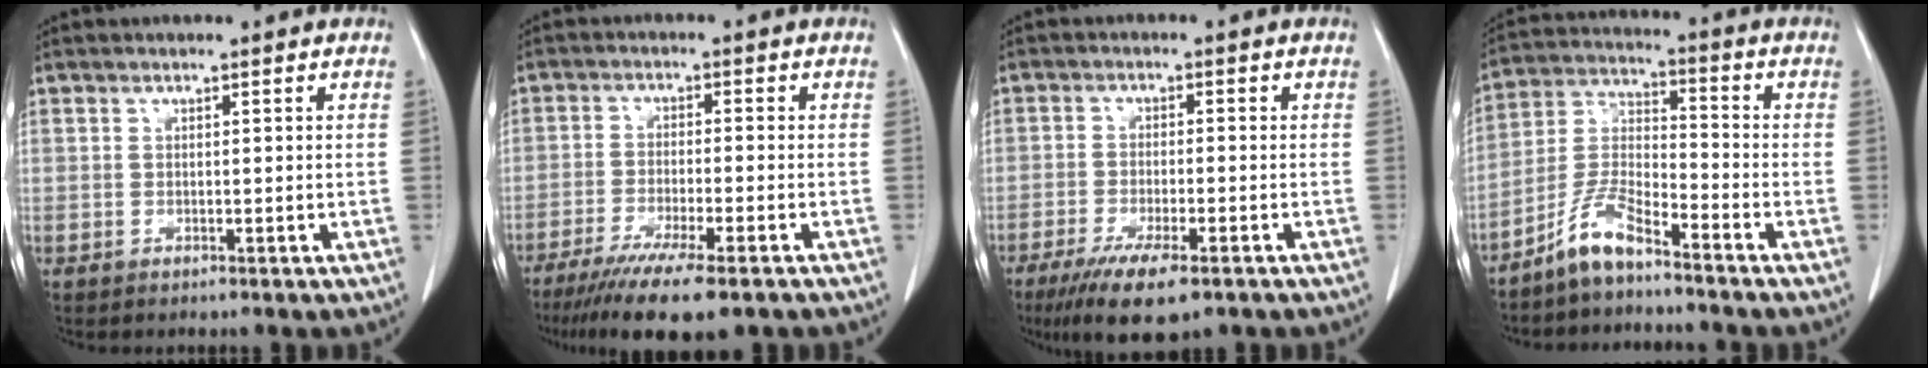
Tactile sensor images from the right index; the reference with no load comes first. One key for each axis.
{"total": 12.3, "fx": -9.1, "fy": 1.2, "fz": 8.3, "tx": -0.130, "ty": -0.030, "tz": -0.142}
{"total": 9.5, "fx": -6.1, "fy": 1.9, "fz": 7.0, "tx": -0.117, "ty": -0.022, "tz": -0.096}
{"total": 7.6, "fx": -6.0, "fy": 1.5, "fz": 4.4, "tx": -0.102, "ty": -0.003, "tz": -0.125}